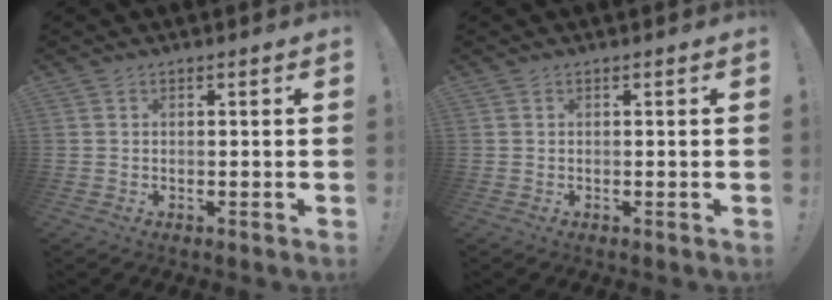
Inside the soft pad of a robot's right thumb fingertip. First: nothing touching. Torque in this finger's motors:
{"motor_torque": [0.02, -0.02, 0.00, 0.00, 0.00]}